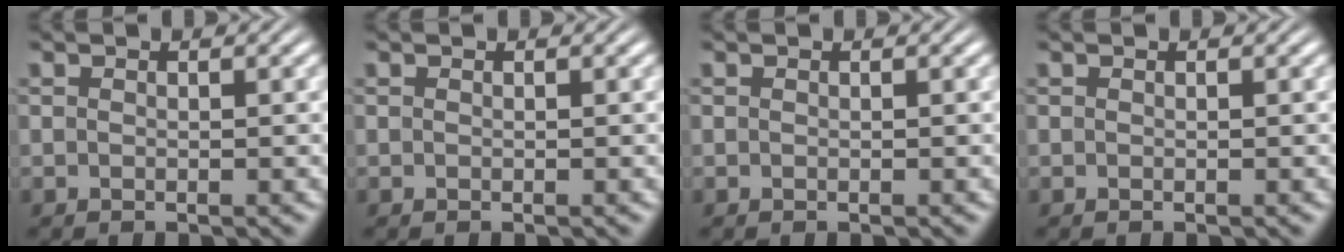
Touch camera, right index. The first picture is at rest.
{"total": 0.0}
{"total": 0.0}
{"total": 0.0}